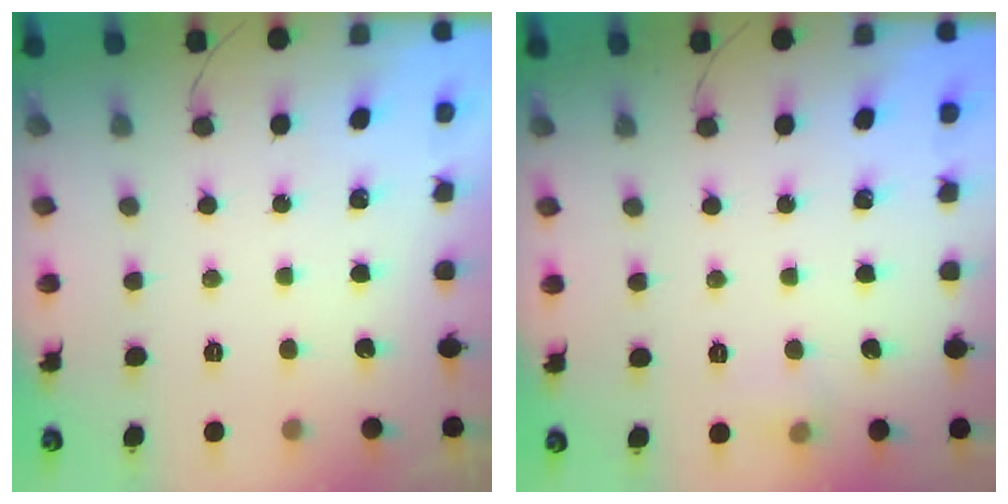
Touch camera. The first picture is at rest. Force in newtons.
{"total": 4.6, "press": 4.3, "slide": 1.6}